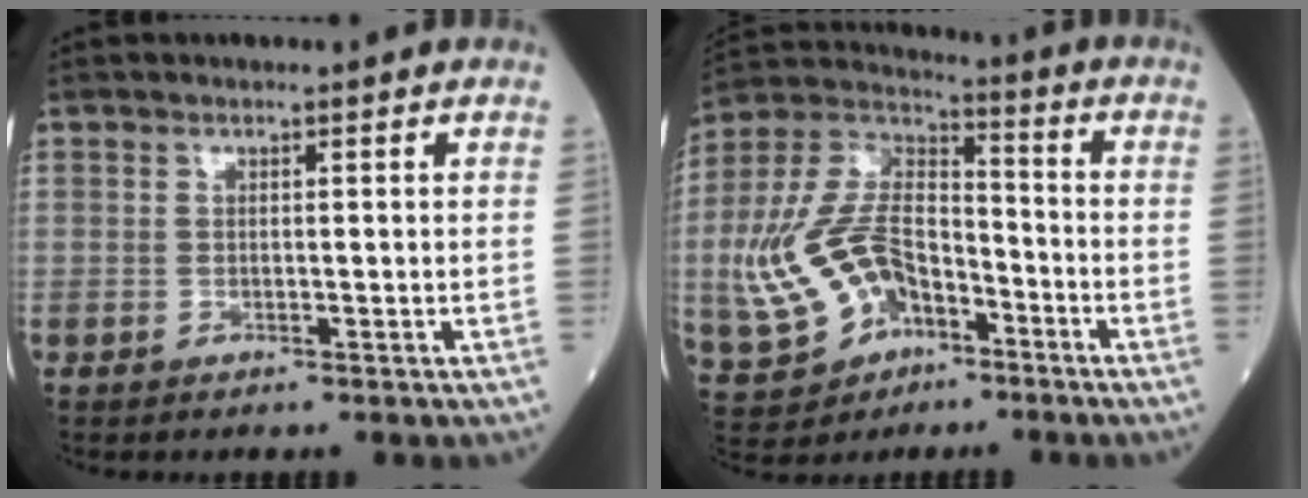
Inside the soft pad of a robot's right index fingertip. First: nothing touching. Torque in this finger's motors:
{"motor_torque": [2.05, -0.09, 1.04, 0.11]}